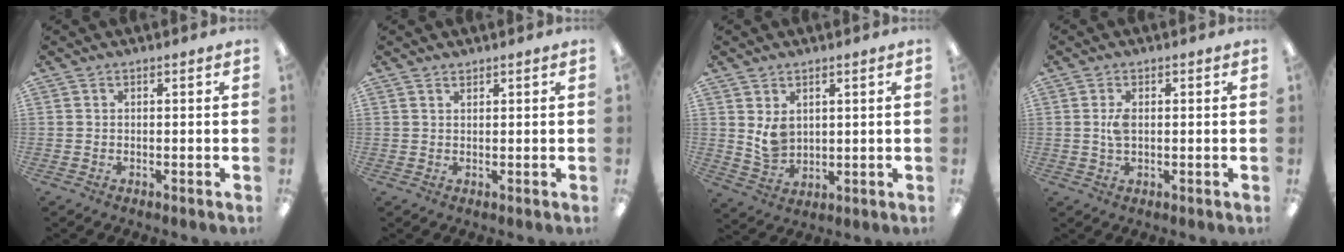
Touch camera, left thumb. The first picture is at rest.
{"total": 1.0, "force": [1.0, 0.4, 0.1], "torque": [-0.003, 0.000, 0.019]}
{"total": 5.7, "force": [2.5, 4.2, 2.9], "torque": [-0.048, -0.004, 0.049]}
{"total": 3.6, "force": [0.5, 2.0, 3.0], "torque": [-0.069, 0.005, 0.004]}